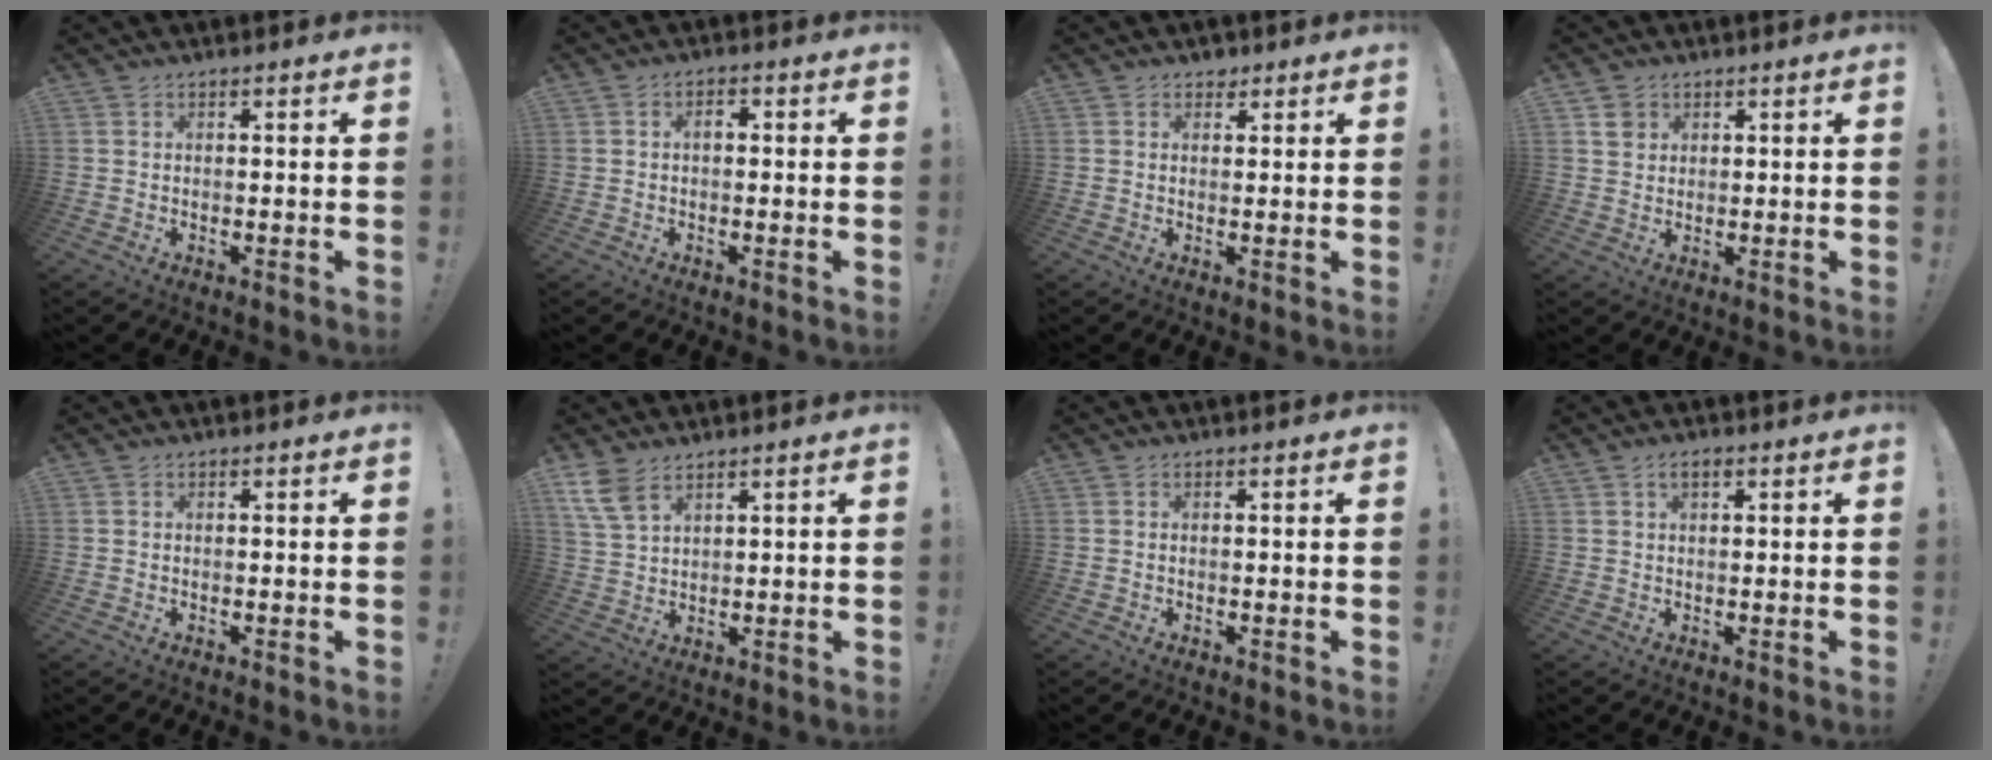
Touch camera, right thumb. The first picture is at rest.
{"total": 1.9, "force": [-0.3, 0.9, 1.6], "torque": [-0.023, 0.003, -0.010]}
{"total": 2.5, "force": [1.8, 1.6, 0.7], "torque": [0.005, -0.010, 0.030]}
{"total": 3.9, "force": [2.0, 3.1, 1.0], "torque": [-0.011, -0.006, 0.036]}
{"total": 0.0}
{"total": 7.0, "force": [4.7, 3.3, 4.0], "torque": [-0.089, -0.016, 0.092]}
{"total": 0.0}
{"total": 2.4, "force": [1.1, 1.2, 1.8], "torque": [-0.035, 0.004, 0.018]}